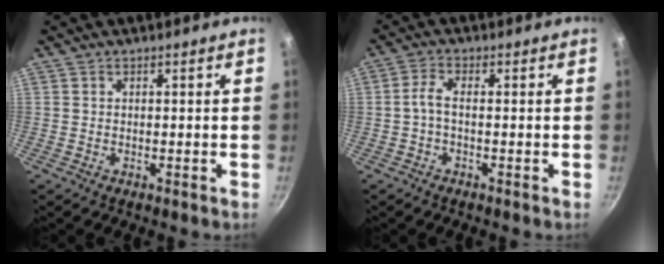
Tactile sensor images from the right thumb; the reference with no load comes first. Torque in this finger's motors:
{"motor_torque": [-0.22, -0.35, 0.27, -0.11, 0.05]}